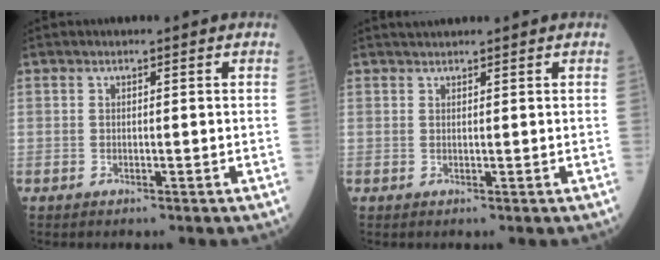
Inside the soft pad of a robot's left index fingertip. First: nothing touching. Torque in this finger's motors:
{"motor_torque": [0.07, -0.05, 0.00, 0.01]}